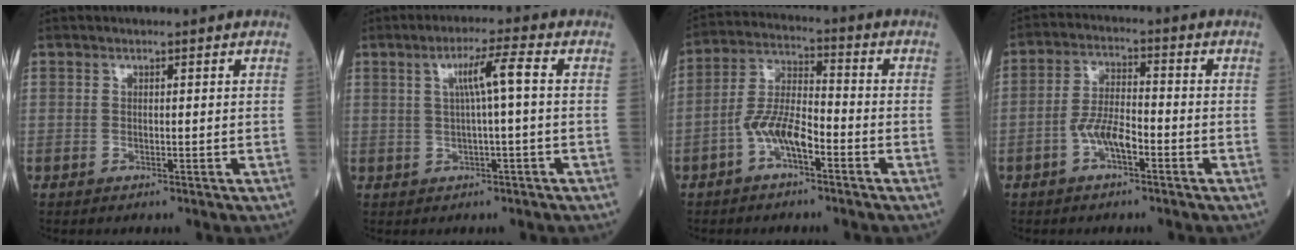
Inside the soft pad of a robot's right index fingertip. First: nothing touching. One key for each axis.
{"total": 5.2, "fx": 0.8, "fy": -0.4, "fz": 5.2, "tx": -0.093, "ty": 0.010, "tz": 0.015}
{"total": 7.6, "fx": -3.4, "fy": 2.5, "fz": 6.3, "tx": -0.131, "ty": 0.017, "tz": -0.066}
{"total": 5.7, "fx": -2.5, "fy": 1.8, "fz": 4.8, "tx": -0.094, "ty": 0.012, "tz": -0.048}